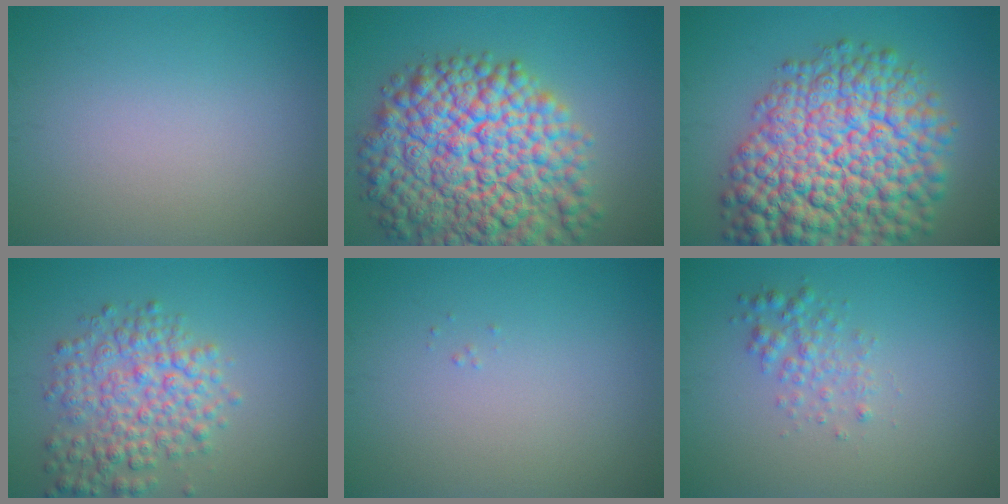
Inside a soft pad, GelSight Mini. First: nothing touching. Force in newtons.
{"total": 15.0, "press": 15.0, "slide": 0.7}
{"total": 15.4, "press": 15.4, "slide": 0.6}
{"total": 5.4, "press": 5.4, "slide": 0.2}
{"total": 0.0}
{"total": 2.0, "press": 2.0, "slide": 0.0}